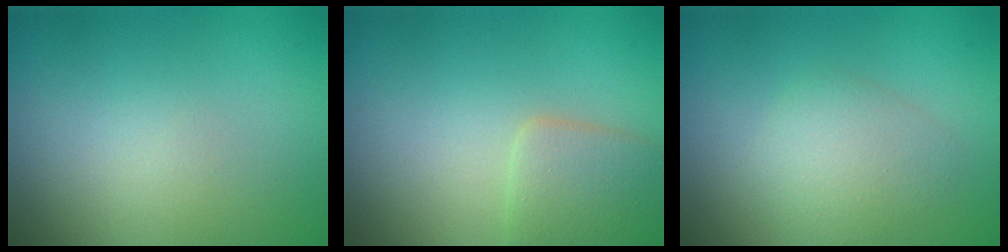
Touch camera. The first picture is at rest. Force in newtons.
{"total": 2.9, "press": 2.9, "slide": 0.2}
{"total": 2.4, "press": 2.4, "slide": 0.1}